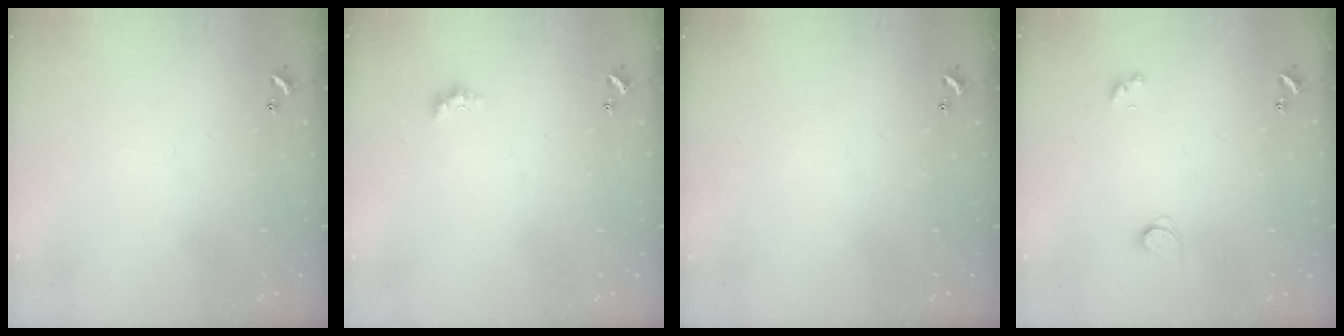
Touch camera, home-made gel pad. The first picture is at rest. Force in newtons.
{"total": 1.1, "press": 1.1, "slide": 0.4}
{"total": 0.0}
{"total": 2.6, "press": 2.6, "slide": 0.3}